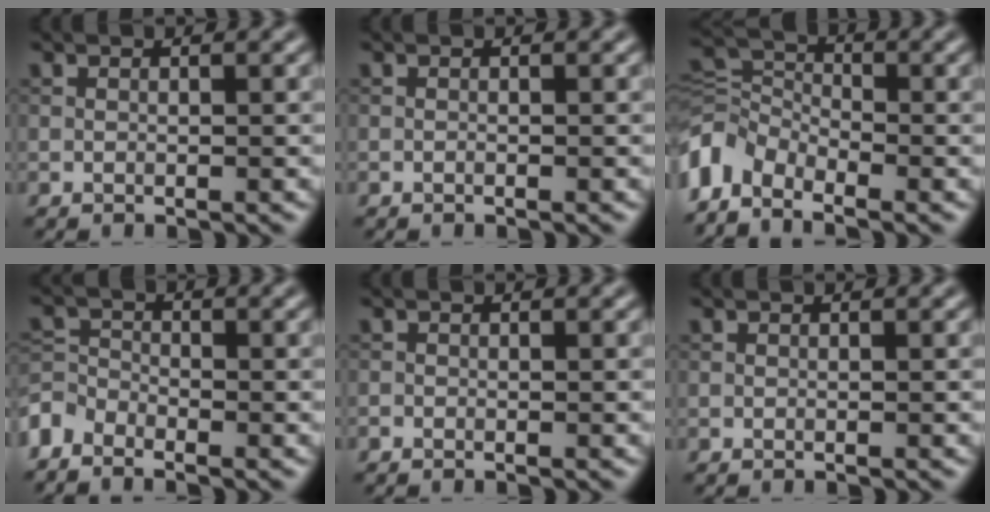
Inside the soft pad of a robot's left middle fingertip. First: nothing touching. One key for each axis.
{"total": 0.0}
{"total": 5.5, "fx": -3.7, "fy": 3.1, "fz": 2.6, "tx": -0.052, "ty": 0.003, "tz": -0.086}
{"total": 2.7, "fx": -2.4, "fy": 1.2, "fz": 0.7, "tx": -0.015, "ty": -0.001, "tz": -0.061}
{"total": 0.0}
{"total": 0.0}